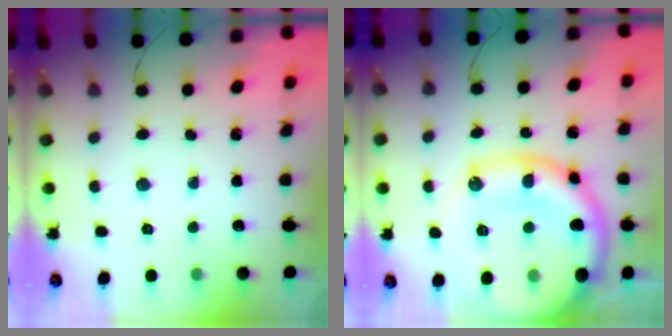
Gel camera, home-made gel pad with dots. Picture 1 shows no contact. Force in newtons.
{"total": 21.7, "press": 21.7, "slide": 1.4}